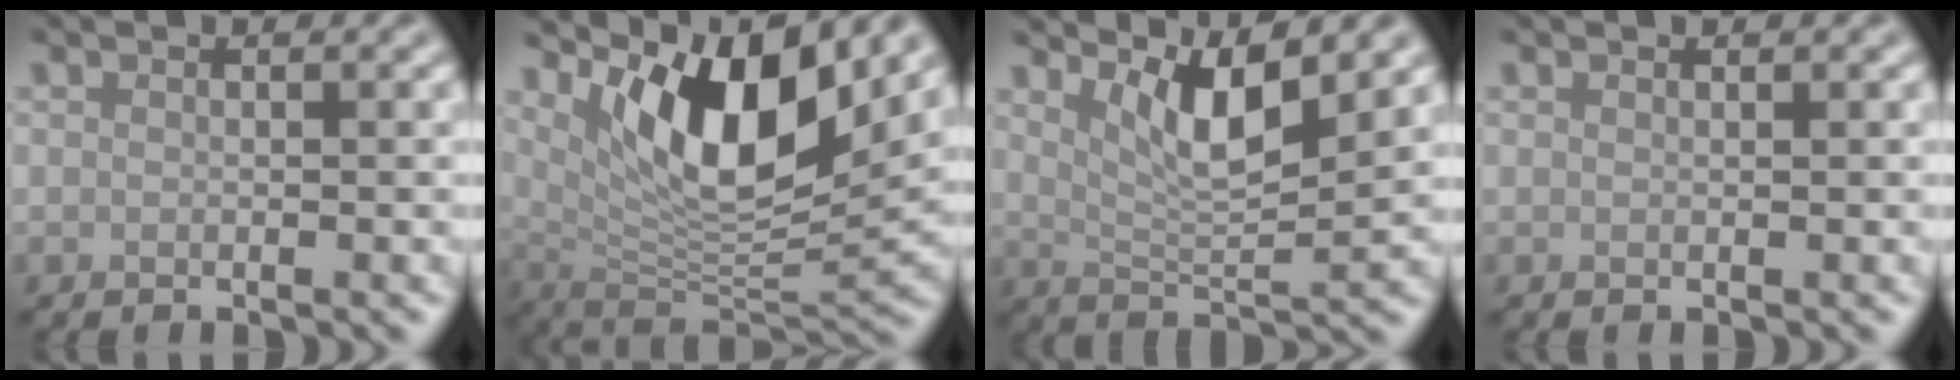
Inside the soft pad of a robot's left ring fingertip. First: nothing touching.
{"total": 10.4, "force": [4.6, 3.7, 8.6], "torque": [-0.134, -0.018, 0.091]}
{"total": 5.3, "force": [2.9, 1.3, 4.2], "torque": [-0.074, -0.011, 0.055]}
{"total": 0.0}